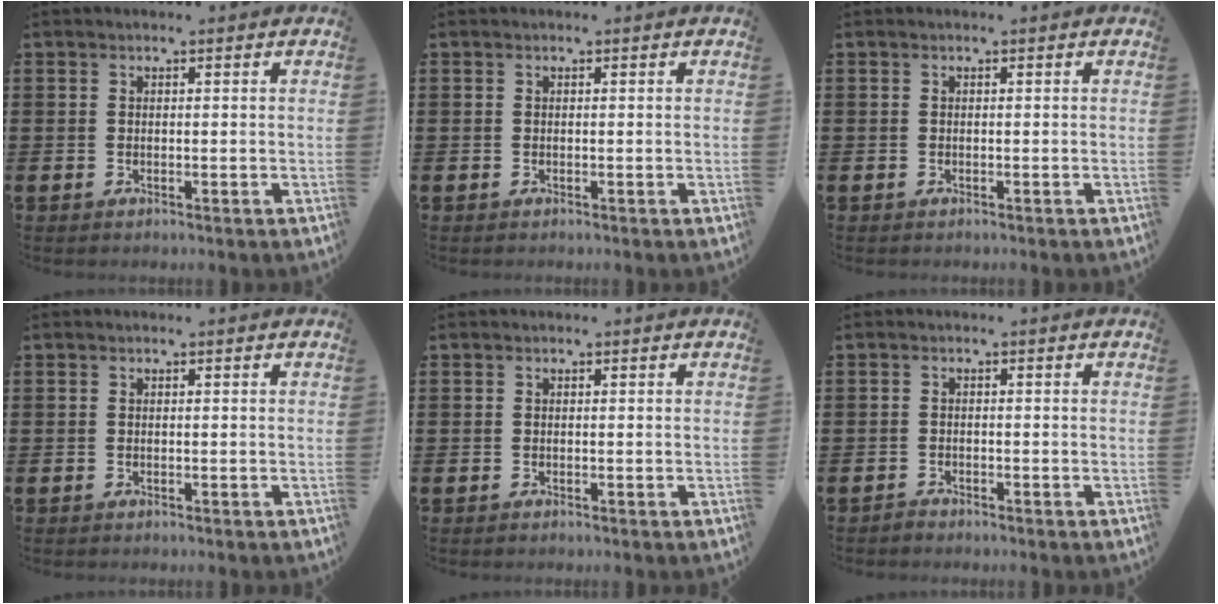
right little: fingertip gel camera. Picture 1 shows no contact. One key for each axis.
{"total": 0.0}
{"total": 0.0}
{"total": 0.0}
{"total": 0.0}
{"total": 0.9, "fx": -0.8, "fy": 0.1, "fz": 0.0, "tx": -0.002, "ty": 0.000, "tz": -0.018}